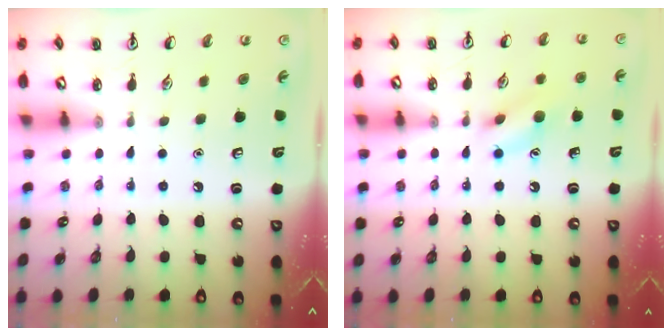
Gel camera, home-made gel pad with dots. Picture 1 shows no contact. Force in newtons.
{"total": 9.0, "press": 8.9, "slide": 0.6}